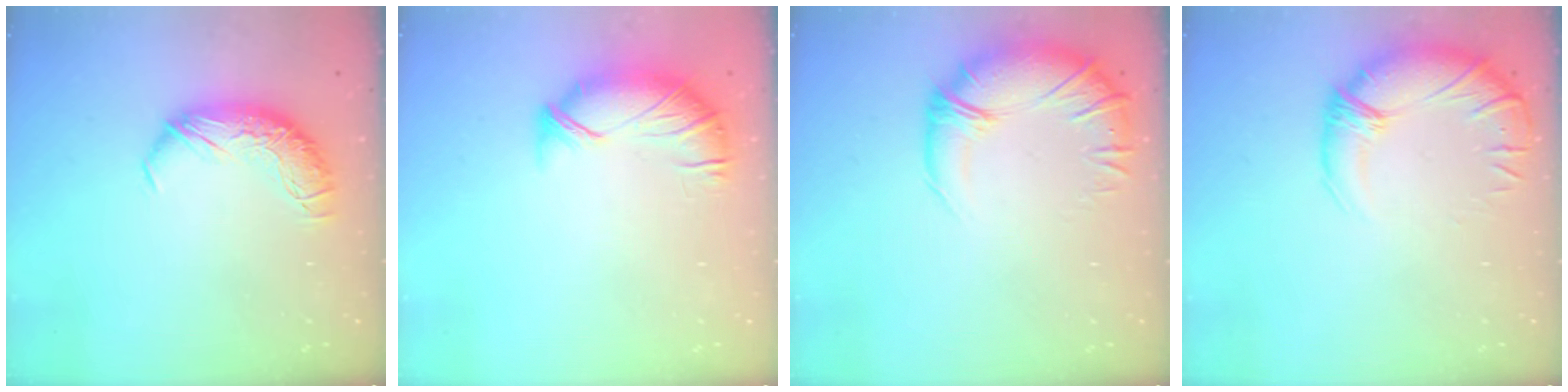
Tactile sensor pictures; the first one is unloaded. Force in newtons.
{"total": 2.5, "press": 1.9, "slide": 1.7}
{"total": 2.7, "press": 0.1, "slide": 2.7}
{"total": 2.8, "press": 0.1, "slide": 2.8}